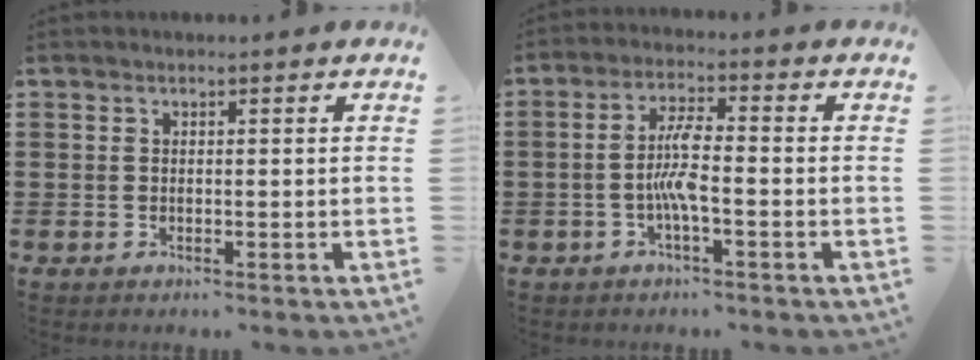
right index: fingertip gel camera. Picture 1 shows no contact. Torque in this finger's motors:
{"motor_torque": [1.13, -0.58, 0.60, 0.19]}